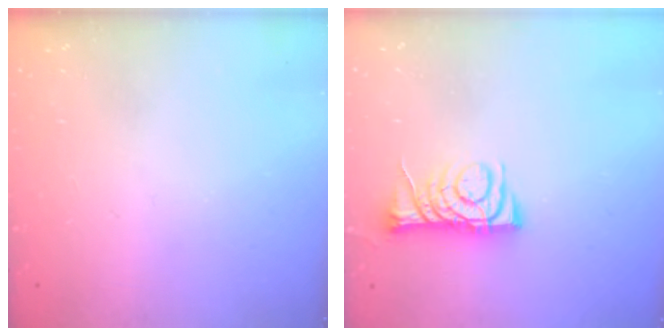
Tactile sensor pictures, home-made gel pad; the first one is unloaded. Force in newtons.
{"total": 7.6, "press": 7.6, "slide": 0.4}